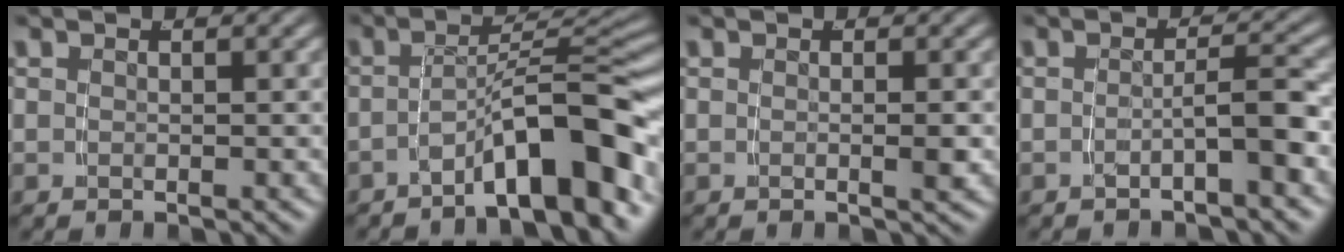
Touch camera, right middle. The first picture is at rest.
{"total": 8.5, "force": [-4.8, 1.7, 6.8], "torque": [-0.087, 0.013, -0.074]}
{"total": 0.9, "force": [-0.2, -0.5, 0.7], "torque": [-0.010, 0.000, -0.004]}
{"total": 3.0, "force": [-2.0, -0.3, 2.2], "torque": [-0.027, 0.004, -0.032]}